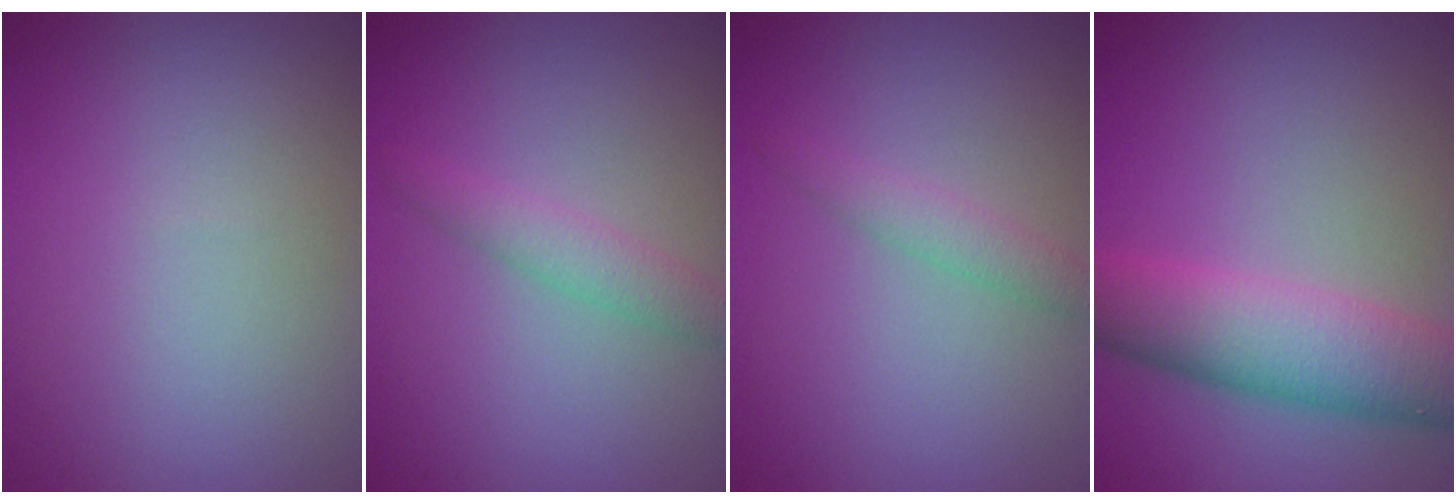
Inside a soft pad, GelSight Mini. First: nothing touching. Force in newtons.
{"total": 2.1, "press": 2.1, "slide": 0.1}
{"total": 1.7, "press": 1.7, "slide": 0.1}
{"total": 6.9, "press": 6.9, "slide": 0.2}